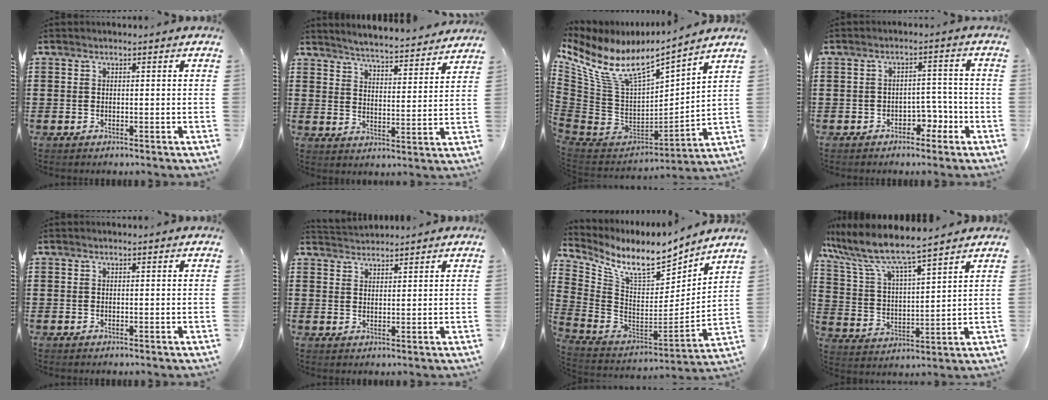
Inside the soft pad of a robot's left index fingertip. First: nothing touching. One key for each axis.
{"total": 4.5, "fx": 4.4, "fy": -0.7, "fz": 0.4, "tx": -0.030, "ty": -0.037, "tz": 0.072}
{"total": 10.2, "fx": 6.1, "fy": 3.4, "fz": 7.4, "tx": -0.171, "ty": -0.046, "tz": 0.103}
{"total": 3.9, "fx": -2.6, "fy": 2.2, "fz": 1.9, "tx": -0.037, "ty": 0.010, "tz": -0.053}
{"total": 0.0}
{"total": 2.3, "fx": 2.3, "fy": 0.1, "fz": -0.3, "tx": -0.001, "ty": -0.003, "tz": 0.046}
{"total": 9.6, "fx": 7.4, "fy": 2.9, "fz": 5.4, "tx": -0.130, "ty": -0.057, "tz": 0.125}
{"total": 7.0, "fx": 6.3, "fy": 0.7, "fz": 3.1, "tx": -0.091, "ty": -0.033, "tz": 0.103}